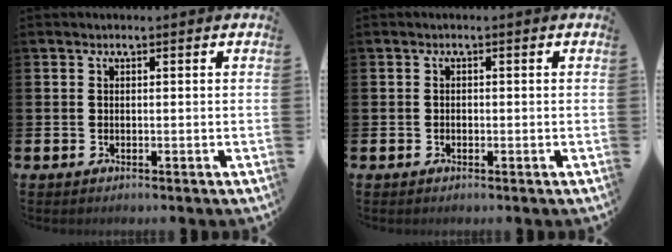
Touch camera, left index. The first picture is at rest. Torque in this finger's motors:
{"motor_torque": [-0.15, -0.05, -0.05, -0.01]}